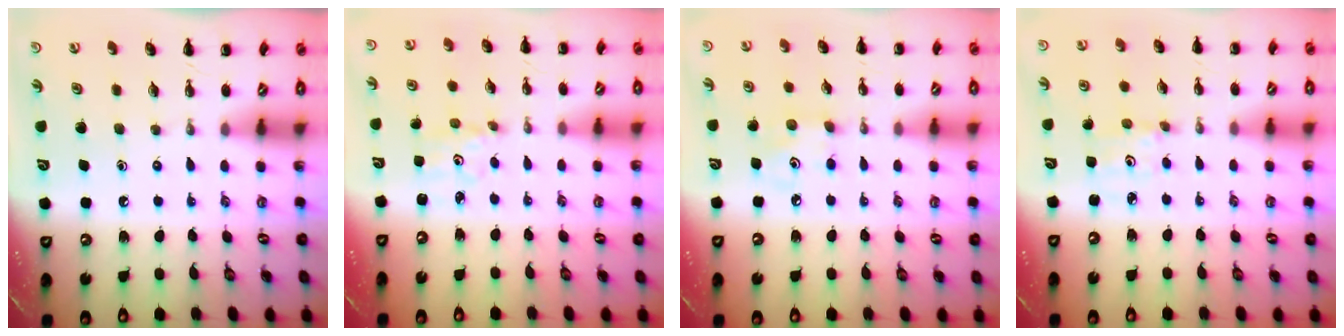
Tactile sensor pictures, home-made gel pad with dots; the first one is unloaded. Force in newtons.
{"total": 1.8, "press": 1.8, "slide": 0.5}
{"total": 4.2, "press": 4.1, "slide": 0.8}
{"total": 2.4, "press": 2.3, "slide": 0.7}